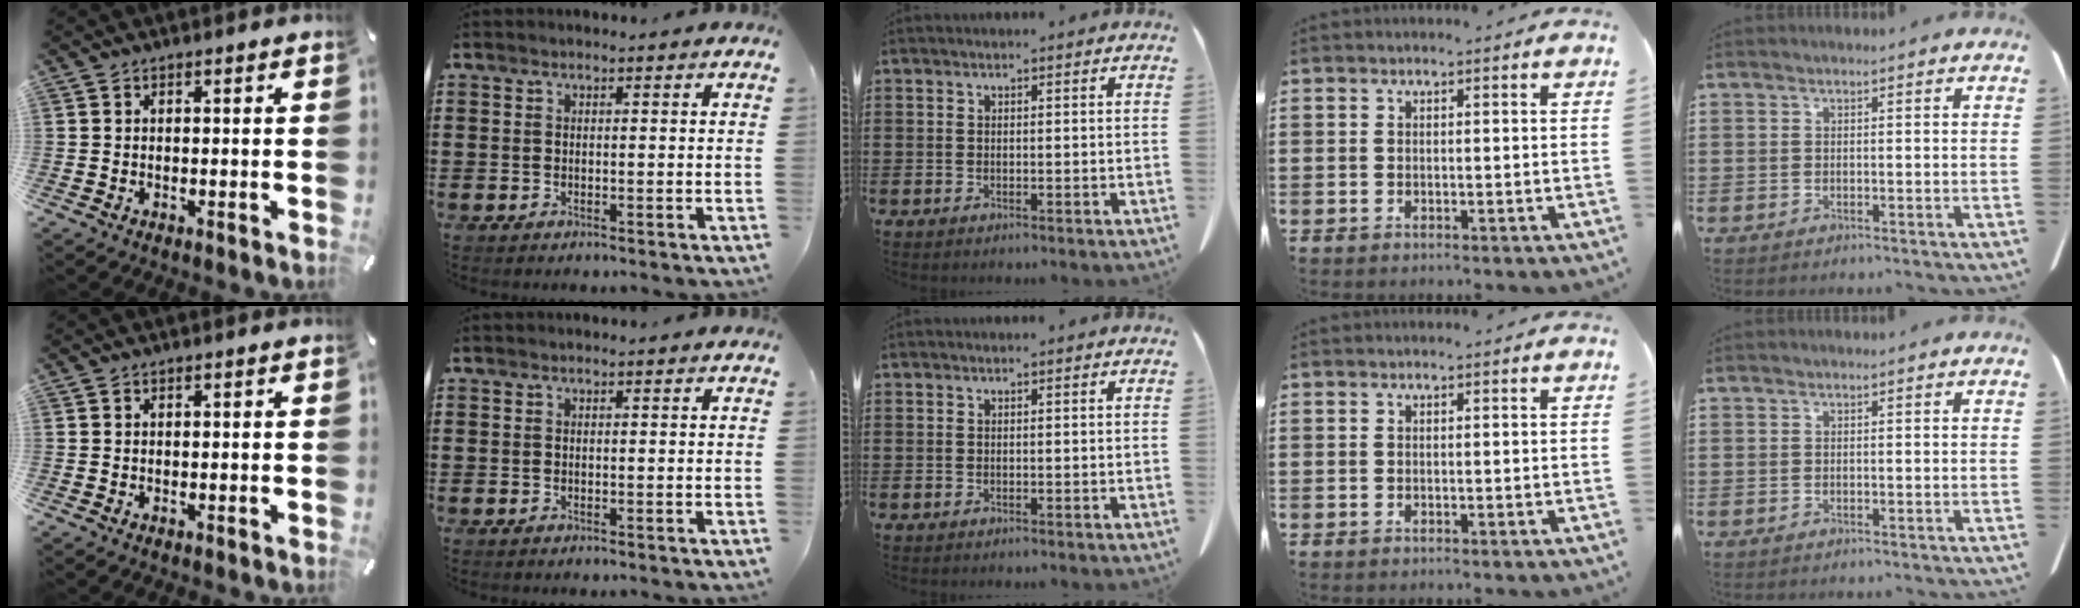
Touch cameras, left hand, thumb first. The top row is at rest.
{}